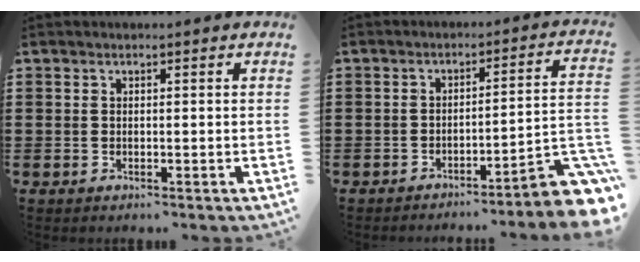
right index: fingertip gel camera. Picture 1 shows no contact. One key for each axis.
{"total": 5.5, "fx": -3.8, "fy": 0.3, "fz": 3.9, "tx": -0.055, "ty": -0.022, "tz": -0.076}